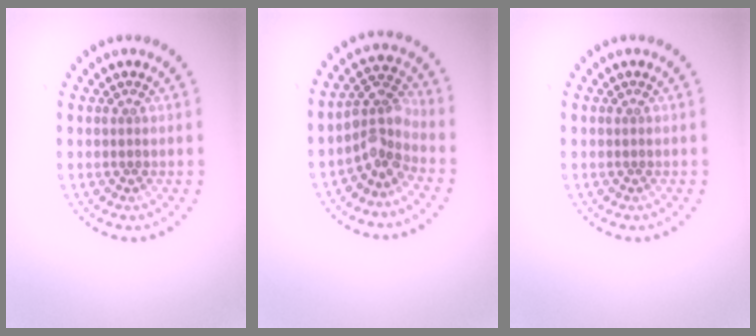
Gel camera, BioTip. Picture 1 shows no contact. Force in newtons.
{"total": 3.2, "press": 2.5, "slide": 2.0}
{"total": 0.0}